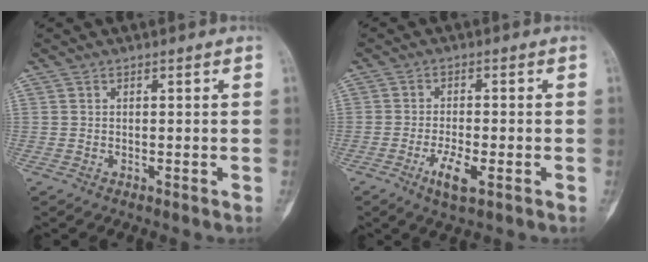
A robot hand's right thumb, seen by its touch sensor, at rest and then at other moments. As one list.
[{"total": 5.2, "force": [-2.2, 1.6, 4.4], "torque": [-0.086, 0.000, -0.035]}]